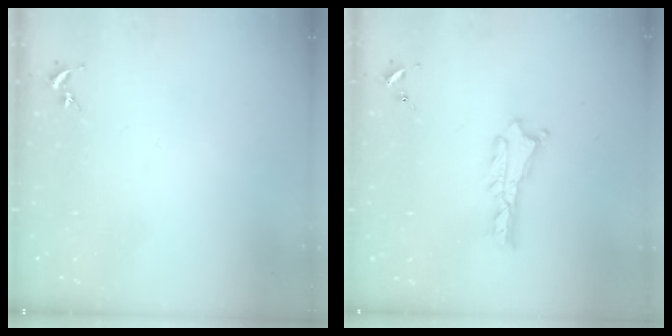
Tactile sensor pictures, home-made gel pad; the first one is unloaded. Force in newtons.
{"total": 0.7, "press": 0.6, "slide": 0.2}